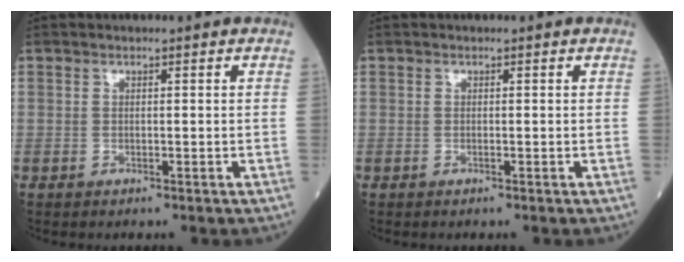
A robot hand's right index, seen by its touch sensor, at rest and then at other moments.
{"total": 0.0}